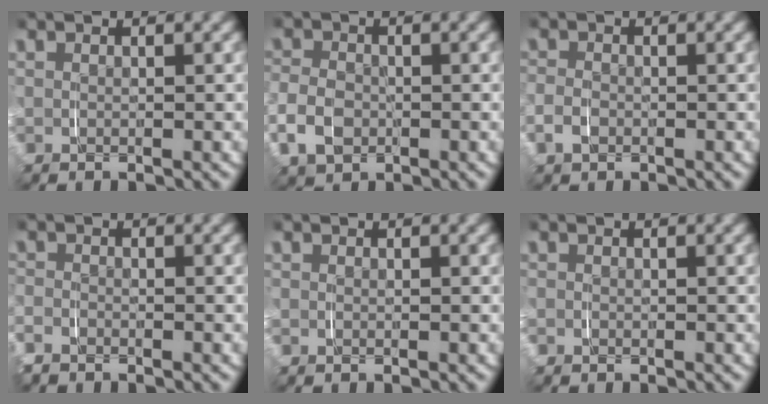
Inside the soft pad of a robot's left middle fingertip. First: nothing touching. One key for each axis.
{"total": 0.8, "fx": -0.4, "fy": -0.2, "fz": -0.6, "tx": 0.036, "ty": 0.011, "tz": -0.012}
{"total": 1.3, "fx": -0.3, "fy": -1.0, "fz": -0.8, "tx": 0.033, "ty": 0.008, "tz": -0.009}
{"total": 1.8, "fx": -1.0, "fy": -1.1, "fz": -1.0, "tx": 0.037, "ty": 0.005, "tz": -0.024}
{"total": 0.6, "fx": -0.3, "fy": 0.5, "fz": 0.2, "tx": -0.009, "ty": -0.003, "tz": -0.005}
{"total": 1.4, "fx": -0.6, "fy": 1.2, "fz": 0.3, "tx": -0.020, "ty": -0.008, "tz": -0.011}